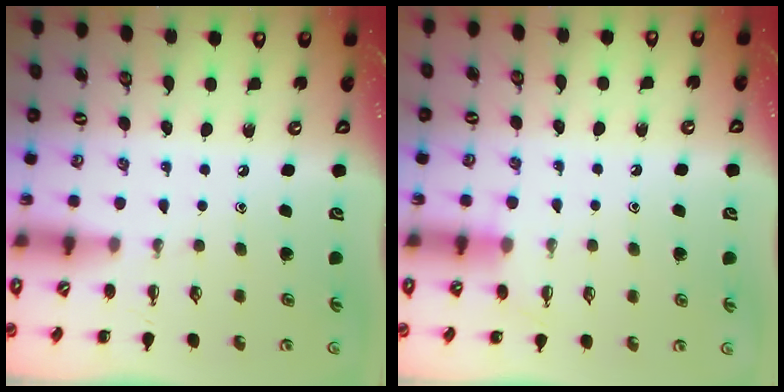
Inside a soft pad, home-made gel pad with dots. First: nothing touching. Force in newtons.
{"total": 4.3, "press": 4.1, "slide": 1.2}